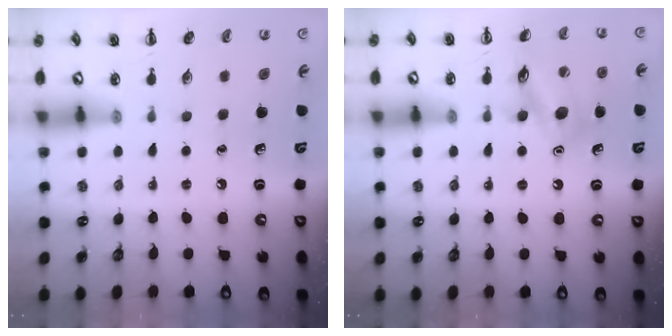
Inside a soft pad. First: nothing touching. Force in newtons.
{"total": 13.2, "press": 13.1, "slide": 1.4}